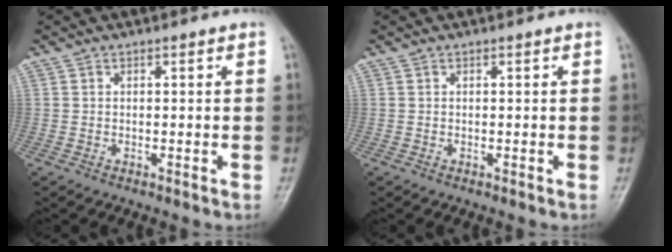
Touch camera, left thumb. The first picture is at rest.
{"total": 0.0}